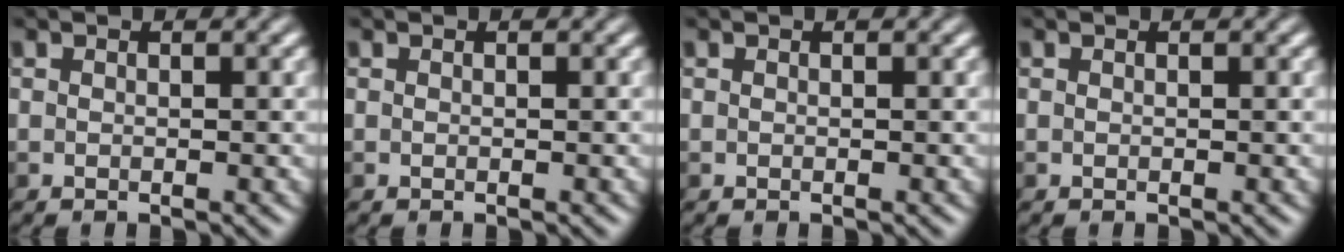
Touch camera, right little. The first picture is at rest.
{"total": 0.0}
{"total": 0.0}
{"total": 0.0}